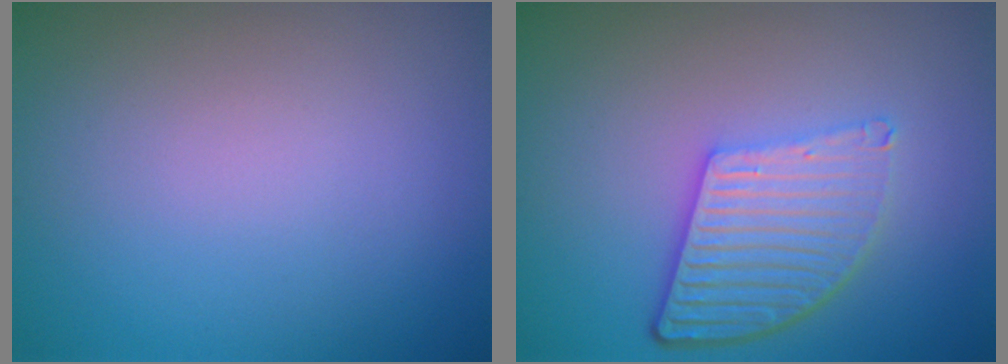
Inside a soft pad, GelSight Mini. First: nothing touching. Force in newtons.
{"total": 5.4, "press": 3.9, "slide": 3.8}